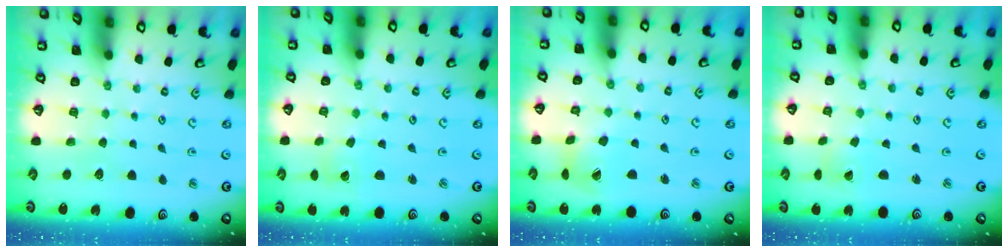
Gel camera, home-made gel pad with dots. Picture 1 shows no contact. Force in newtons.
{"total": 1.6, "press": 1.6, "slide": 0.2}
{"total": 5.3, "press": 5.2, "slide": 0.5}
{"total": 0.5, "press": 0.5, "slide": 0.0}